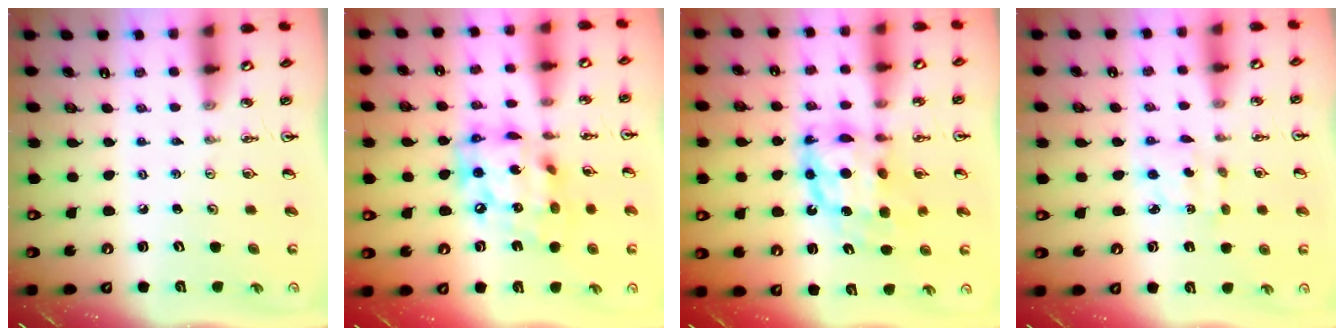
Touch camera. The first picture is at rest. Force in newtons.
{"total": 18.0, "press": 17.9, "slide": 1.8}
{"total": 11.5, "press": 11.5, "slide": 1.0}
{"total": 2.5, "press": 2.5, "slide": 0.2}